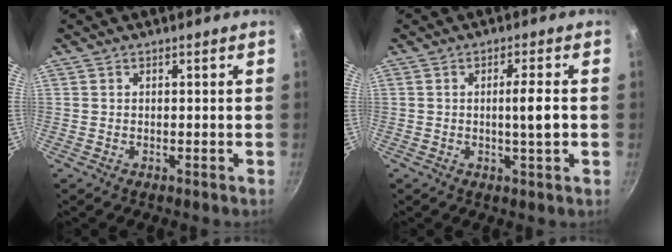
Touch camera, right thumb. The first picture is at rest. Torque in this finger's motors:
{"motor_torque": [2.11, 2.90, 0.85, -0.18, 0.10]}